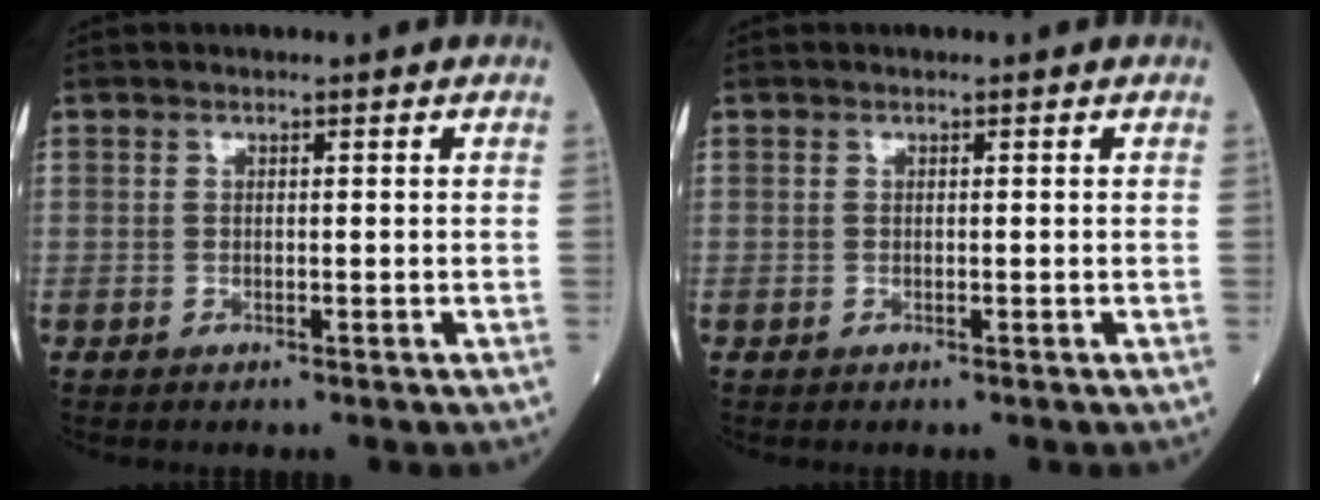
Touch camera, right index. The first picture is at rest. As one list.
[{"total": 0.0}]